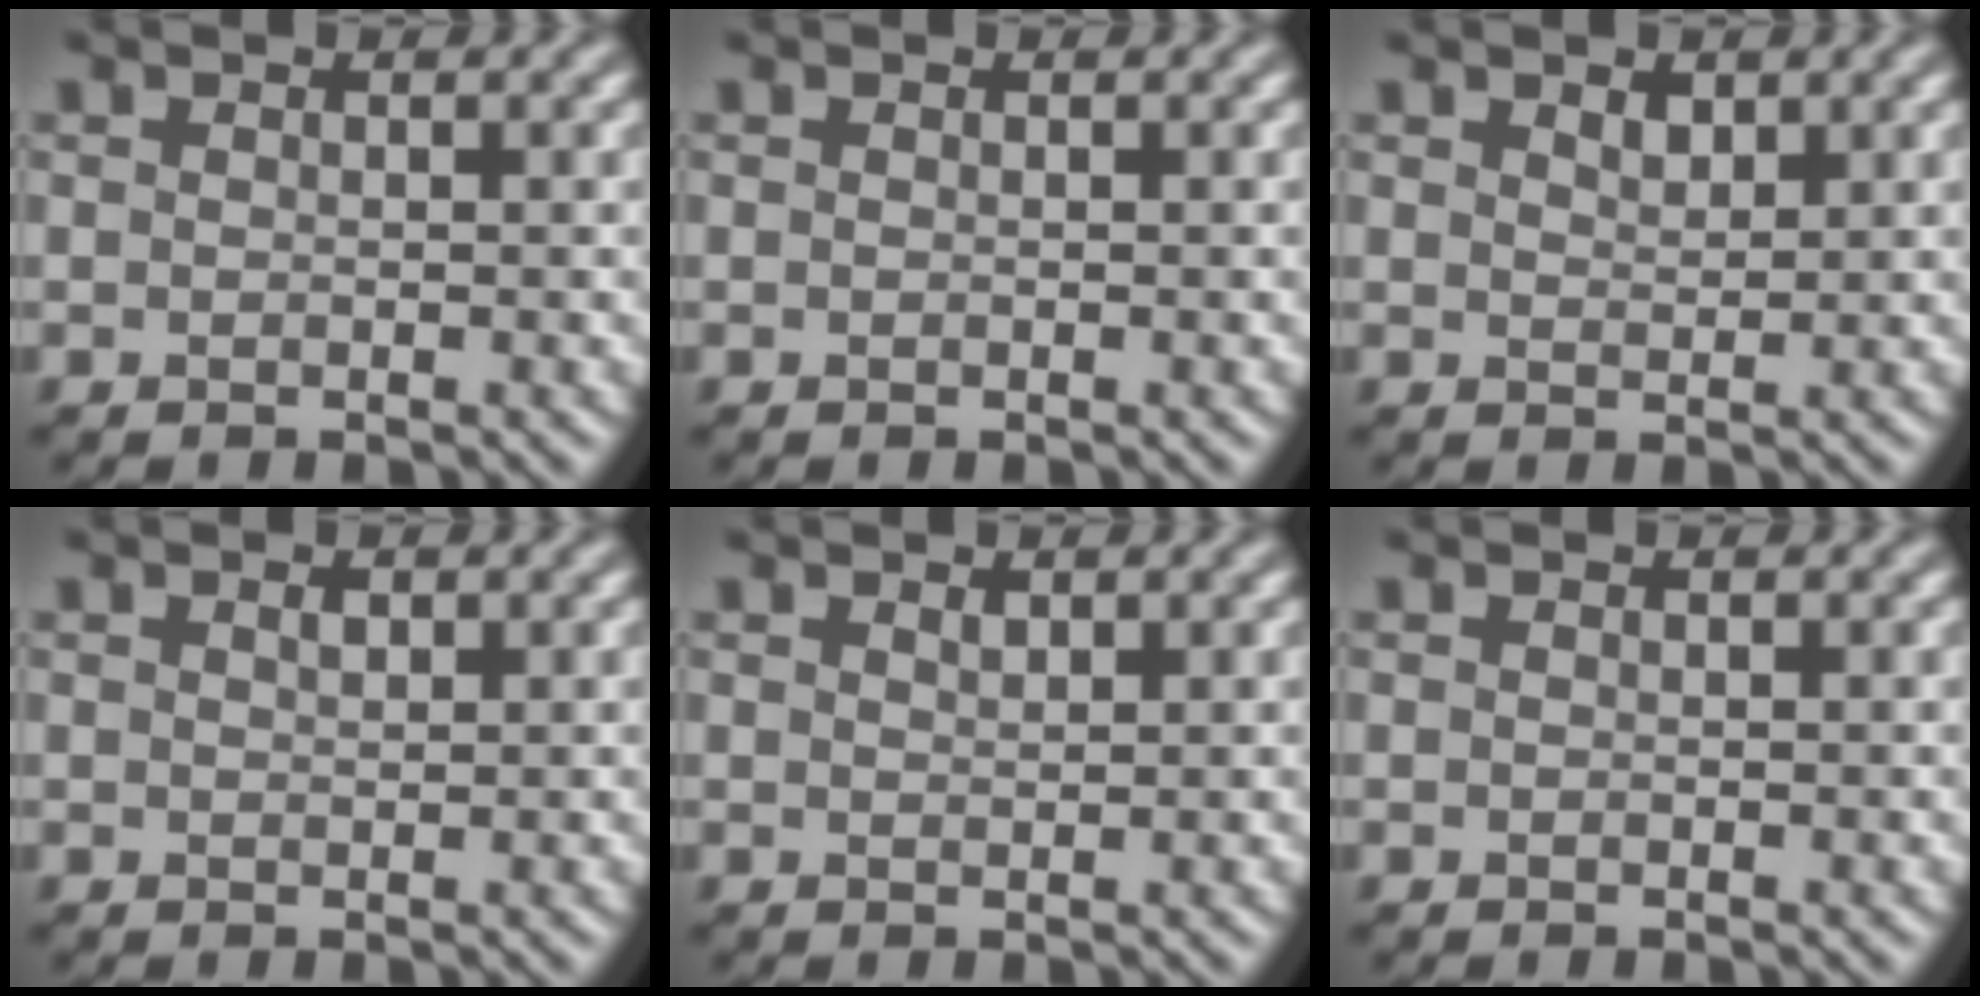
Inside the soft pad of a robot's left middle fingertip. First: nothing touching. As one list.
[{"total": 0.0}, {"total": 1.2, "force": [1.0, 0.6, 0.5], "torque": [-0.010, -0.001, 0.019]}, {"total": 0.8, "force": [0.4, 0.3, 0.5], "torque": [-0.010, 0.000, 0.008]}, {"total": 0.7, "force": [0.6, 0.2, 0.3], "torque": [-0.006, -0.003, 0.012]}, {"total": 0.0}]